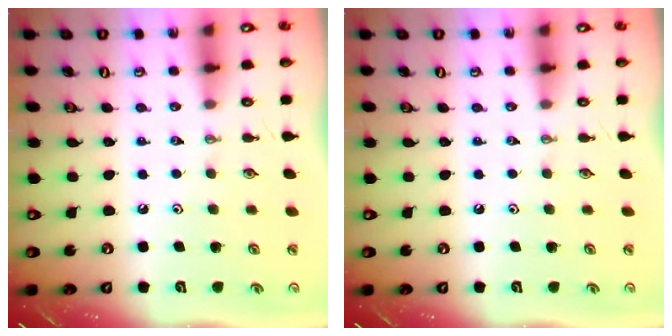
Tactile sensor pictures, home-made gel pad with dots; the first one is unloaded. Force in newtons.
{"total": 0.0}